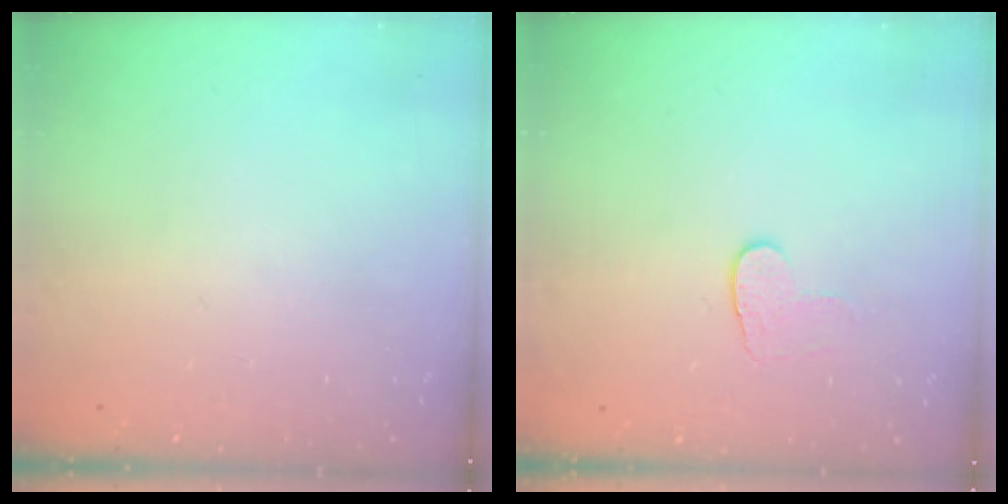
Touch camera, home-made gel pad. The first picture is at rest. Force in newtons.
{"total": 6.2, "press": 6.1, "slide": 0.5}